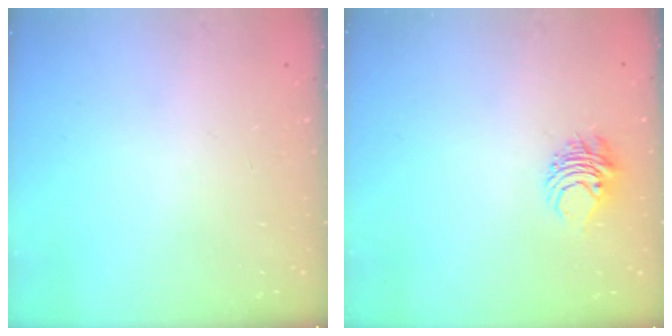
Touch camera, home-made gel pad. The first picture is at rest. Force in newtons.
{"total": 6.3, "press": 6.3, "slide": 0.6}